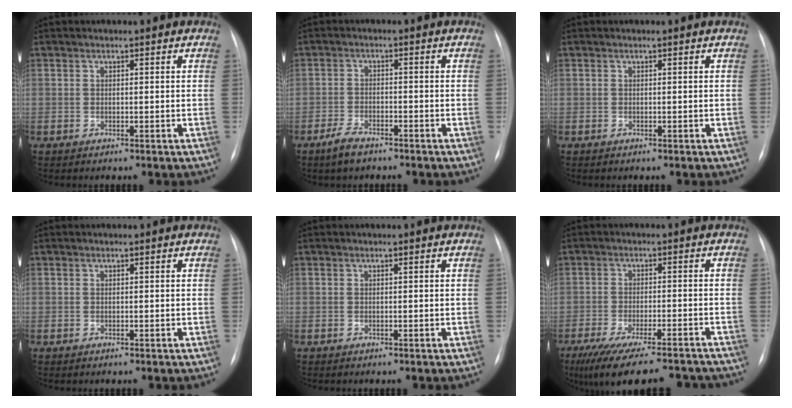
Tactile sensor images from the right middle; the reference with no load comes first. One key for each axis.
{"total": 3.5, "fx": -2.8, "fy": 1.2, "fz": 1.7, "tx": -0.044, "ty": -0.003, "tz": -0.050}
{"total": 0.0}
{"total": 0.0}
{"total": 0.0}
{"total": 18.8, "fx": -16.1, "fy": 3.6, "fz": 9.0, "tx": -0.135, "ty": -0.025, "tz": -0.220}